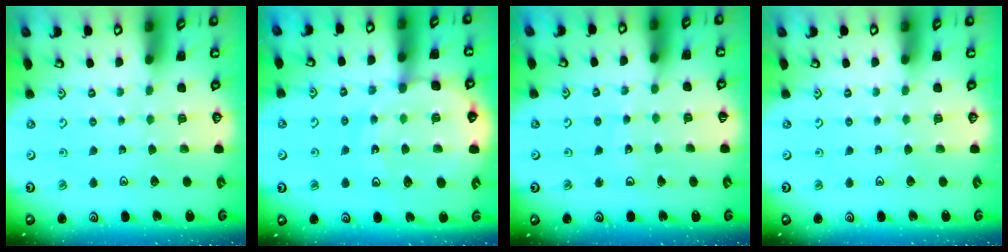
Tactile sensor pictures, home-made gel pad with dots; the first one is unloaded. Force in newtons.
{"total": 13.5, "press": 13.1, "slide": 3.0}
{"total": 3.6, "press": 3.6, "slide": 0.6}
{"total": 0.0}